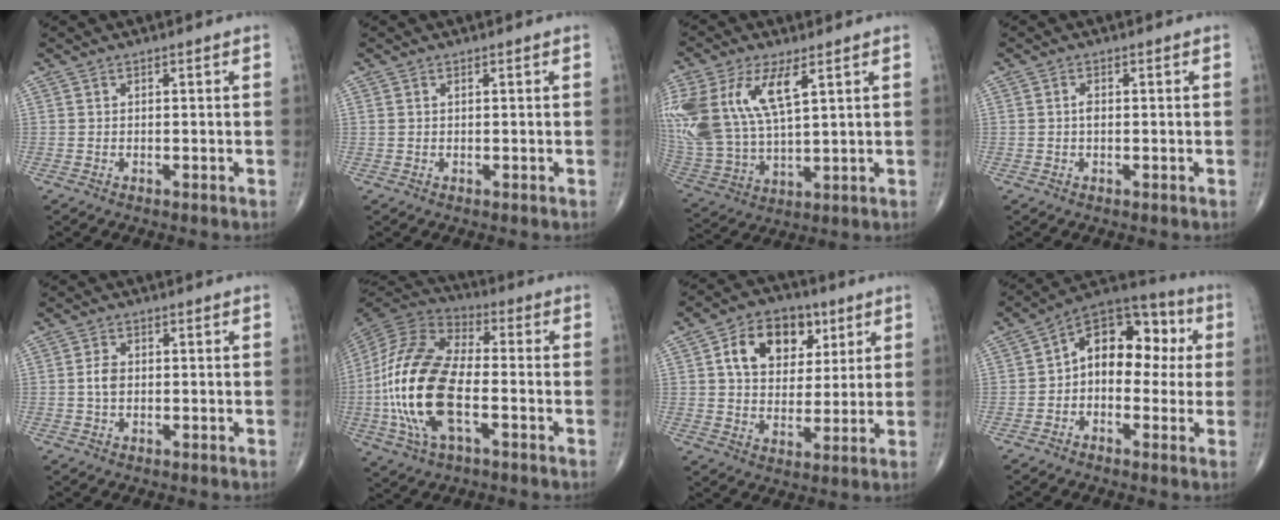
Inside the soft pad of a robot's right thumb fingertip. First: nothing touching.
{"total": 0.6, "force": [0.3, 0.3, 0.4], "torque": [-0.012, 0.011, 0.008]}
{"total": 21.2, "force": [7.9, 10.3, 16.7], "torque": [-0.389, -0.008, 0.159]}
{"total": 1.3, "force": [0.0, 0.7, 1.1], "torque": [-0.018, 0.002, -0.001]}
{"total": 2.7, "force": [-0.1, 1.7, 2.0], "torque": [-0.038, 0.004, -0.004]}
{"total": 21.9, "force": [-4.2, 10.4, 18.8], "torque": [-0.405, 0.015, -0.079]}
{"total": 13.7, "force": [4.9, 9.6, 8.3], "torque": [-0.097, -0.006, 0.080]}
{"total": 14.2, "force": [1.1, 9.5, 10.5], "torque": [-0.104, 0.046, -0.002]}